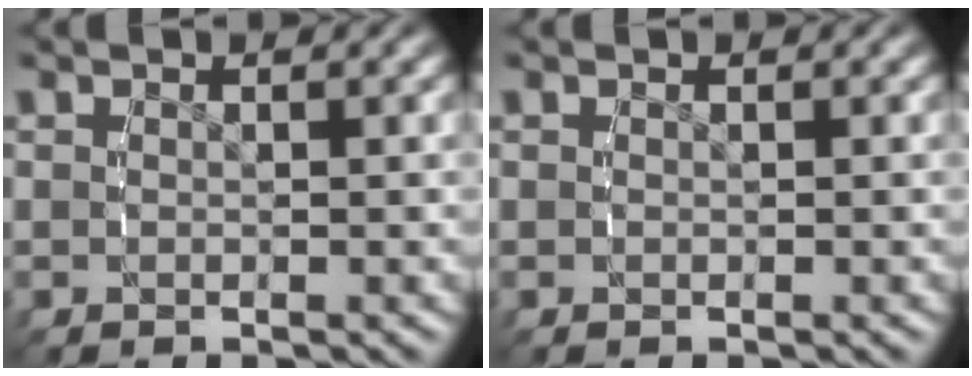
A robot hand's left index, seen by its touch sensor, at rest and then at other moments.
{"total": 0.0}